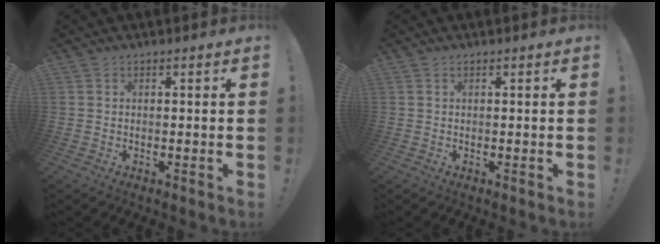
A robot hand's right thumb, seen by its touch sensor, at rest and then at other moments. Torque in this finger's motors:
{"motor_torque": [0.11, 0.05, -0.13, 0.08, 0.06]}